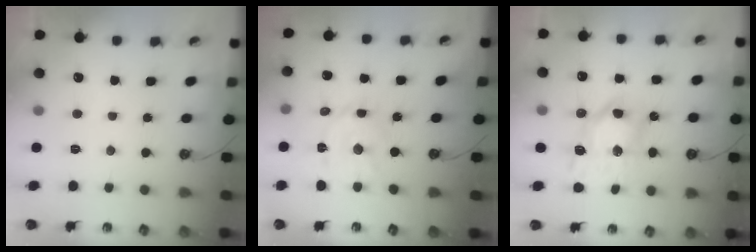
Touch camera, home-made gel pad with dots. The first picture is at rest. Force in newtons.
{"total": 10.8, "press": 10.8, "slide": 0.8}
{"total": 9.6, "press": 9.6, "slide": 0.5}